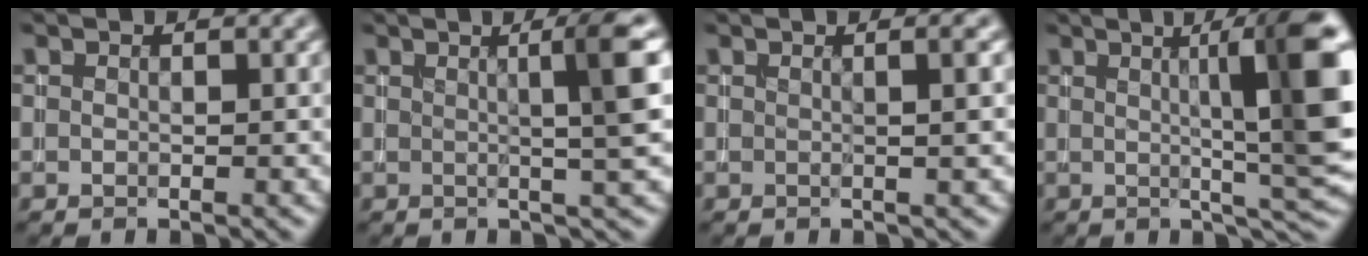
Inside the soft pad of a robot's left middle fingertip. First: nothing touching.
{"total": 5.0, "force": [0.8, 0.6, 4.9], "torque": [-0.064, 0.010, 0.010]}
{"total": 2.7, "force": [0.5, 1.0, 2.4], "torque": [-0.017, 0.007, -0.010]}
{"total": 10.8, "force": [1.8, 1.7, 10.5], "torque": [-0.127, 0.005, 0.026]}